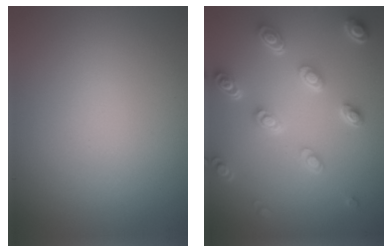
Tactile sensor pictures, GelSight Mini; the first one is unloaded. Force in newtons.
{"total": 4.7, "press": 3.5, "slide": 3.2}